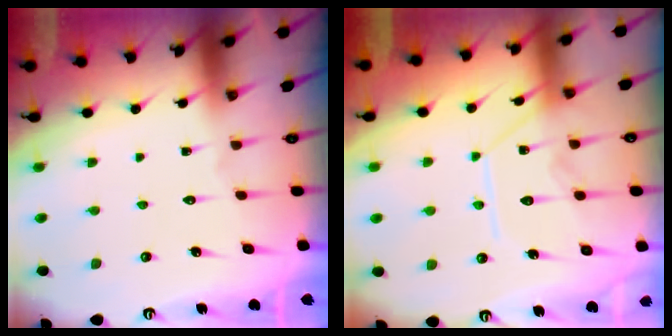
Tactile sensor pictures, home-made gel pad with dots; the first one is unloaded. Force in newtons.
{"total": 12.6, "press": 12.6, "slide": 1.1}